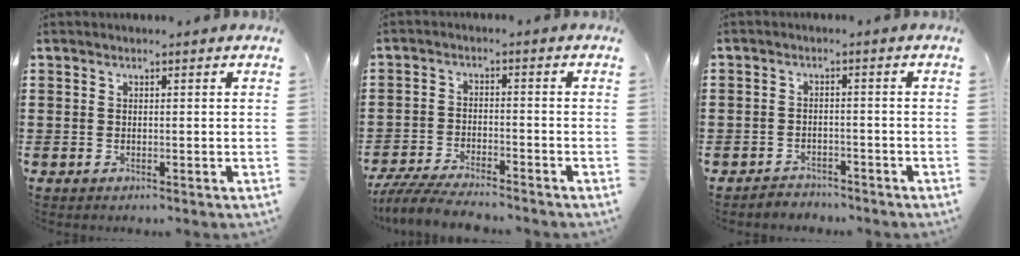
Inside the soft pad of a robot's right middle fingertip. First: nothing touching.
{"total": 5.3, "force": [-5.1, 0.4, 1.7], "torque": [-0.046, -0.008, -0.104]}
{"total": 2.6, "force": [-2.5, 0.6, -0.4], "torque": [0.000, 0.003, -0.059]}